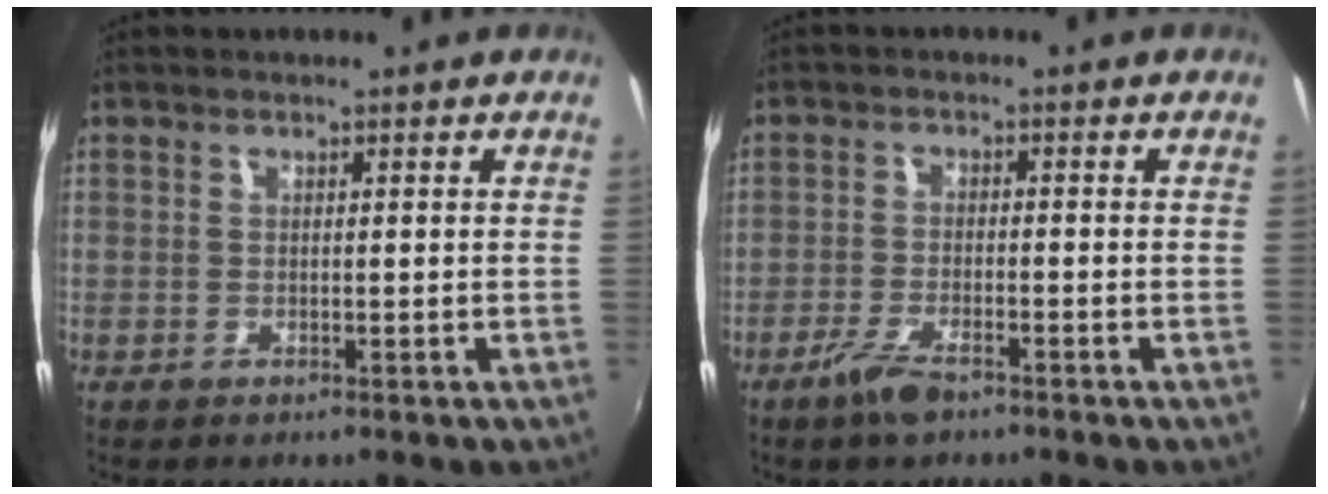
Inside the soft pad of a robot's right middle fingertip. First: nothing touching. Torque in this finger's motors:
{"motor_torque": [0.59, -0.37, 0.22, 0.07]}